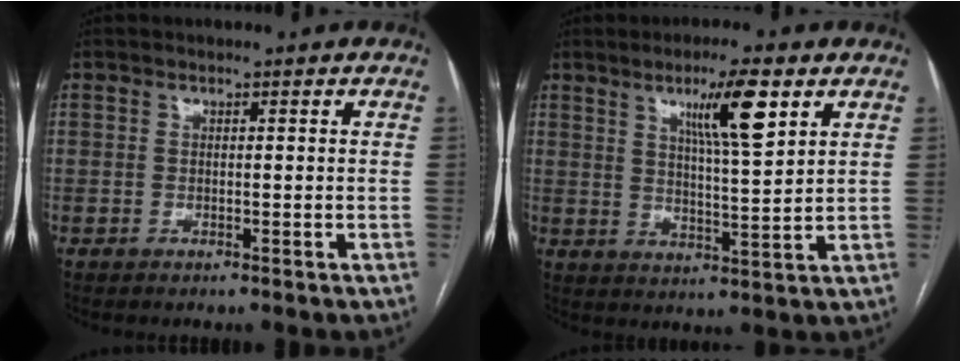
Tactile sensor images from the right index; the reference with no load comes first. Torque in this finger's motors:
{"motor_torque": [1.16, 0.75, 0.57, 0.12]}